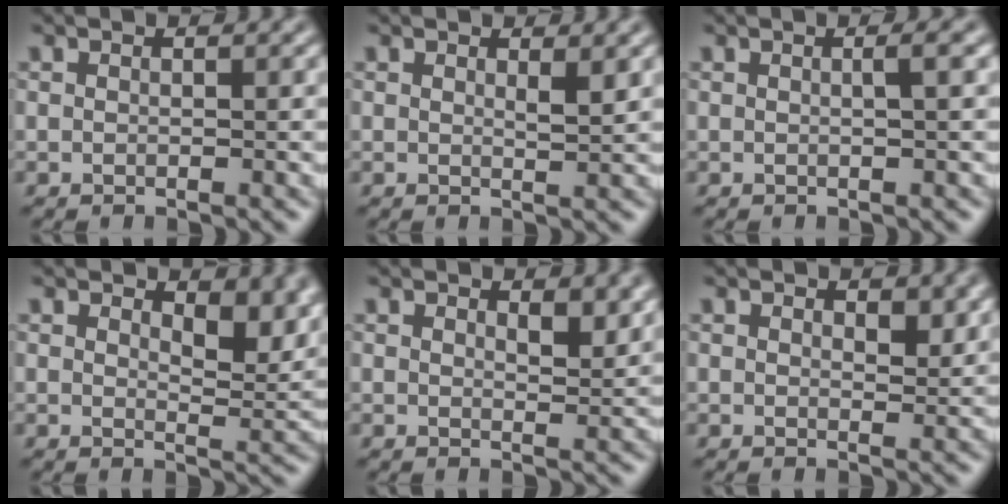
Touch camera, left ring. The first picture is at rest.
{"total": 1.1, "force": [0.6, 0.2, 0.8], "torque": [-0.011, -0.003, 0.010]}
{"total": 1.4, "force": [0.2, 0.4, 1.4], "torque": [-0.017, 0.006, -0.004]}
{"total": 4.5, "force": [2.5, 1.9, 3.3], "torque": [-0.045, -0.007, 0.032]}
{"total": 2.2, "force": [1.3, 0.8, 1.6], "torque": [-0.022, -0.006, 0.025]}
{"total": 1.6, "force": [0.9, 0.8, 1.1], "torque": [-0.012, -0.005, 0.018]}